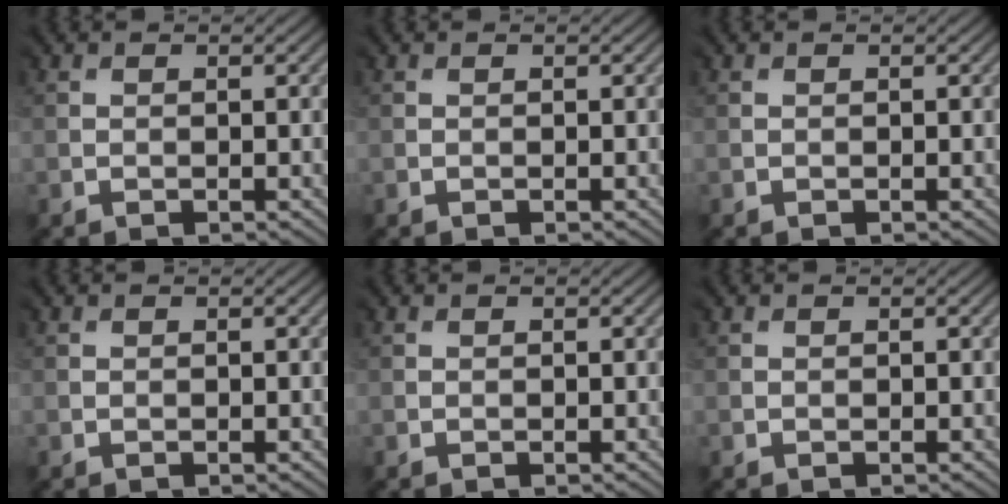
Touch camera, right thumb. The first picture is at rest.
{"total": 0.0}
{"total": 0.0}
{"total": 0.0}
{"total": 0.0}
{"total": 0.0}